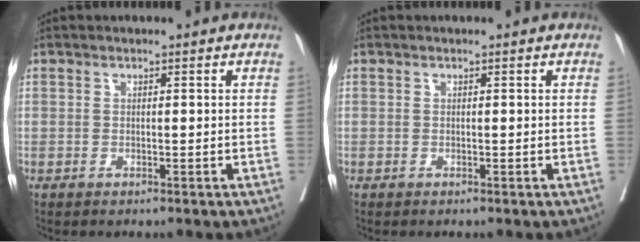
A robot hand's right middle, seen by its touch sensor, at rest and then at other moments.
{"total": 0.0}